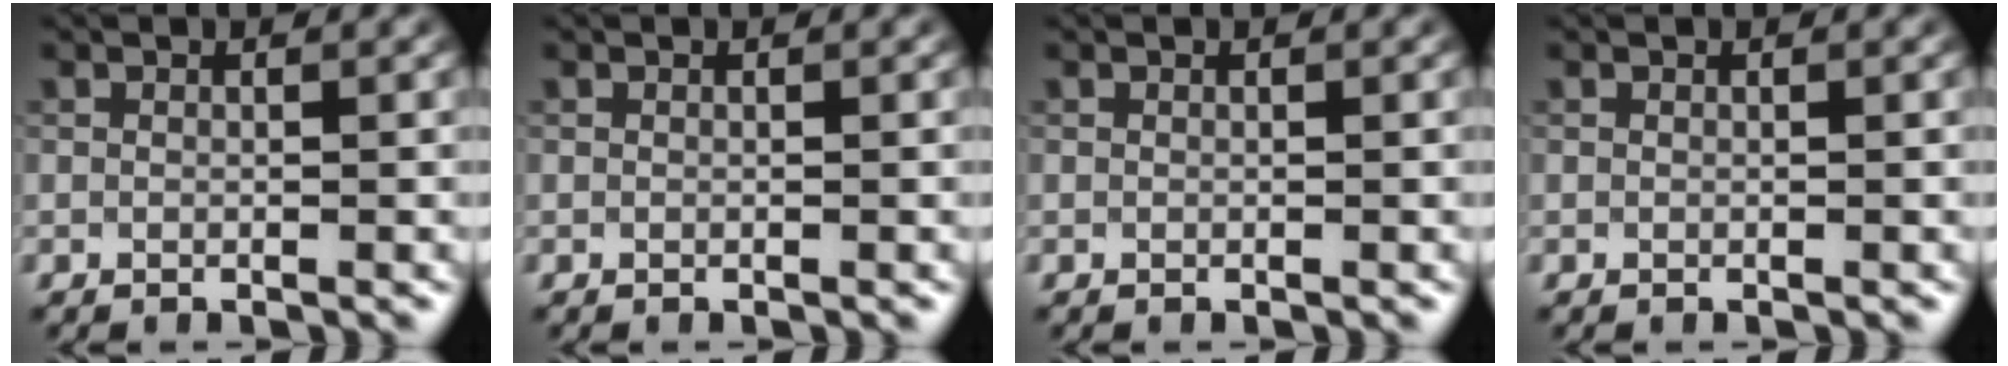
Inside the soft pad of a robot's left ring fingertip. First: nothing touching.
{"total": 0.0}
{"total": 0.0}
{"total": 0.0}